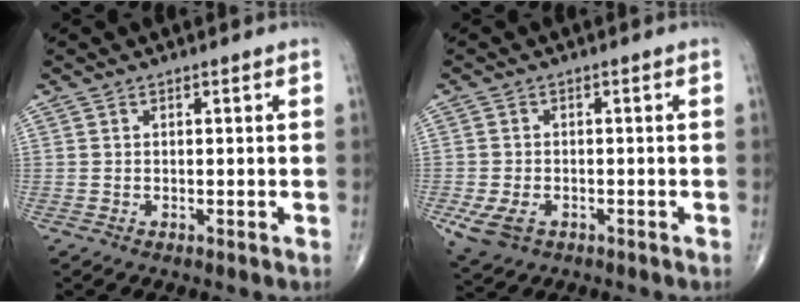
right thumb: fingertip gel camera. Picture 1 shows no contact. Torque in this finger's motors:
{"motor_torque": [2.56, 1.70, 0.55, -0.71, 0.06]}